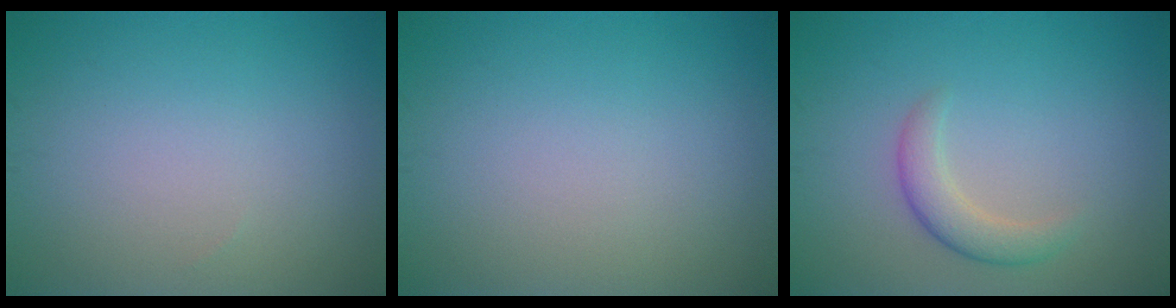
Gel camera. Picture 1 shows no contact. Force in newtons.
{"total": 0.0}
{"total": 2.5, "press": 2.5, "slide": 0.2}